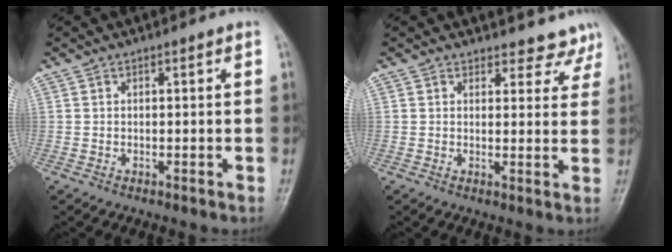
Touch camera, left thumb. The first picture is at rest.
{"total": 6.3, "force": [5.7, 2.6, 0.0], "torque": [0.043, -0.031, 0.043]}